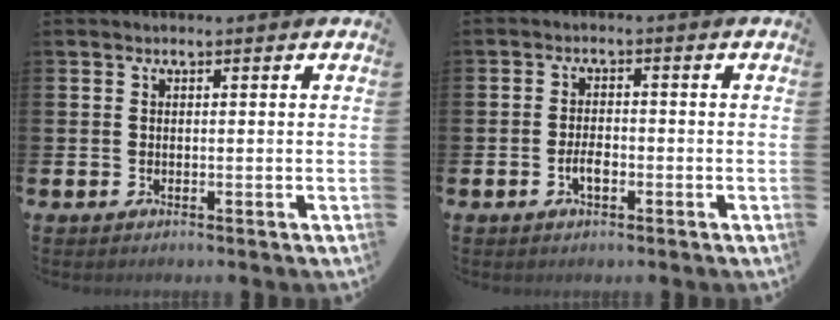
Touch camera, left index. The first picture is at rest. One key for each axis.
{"total": 2.4, "fx": -0.8, "fy": 1.2, "fz": 2.0, "tx": -0.036, "ty": 0.002, "tz": -0.016}